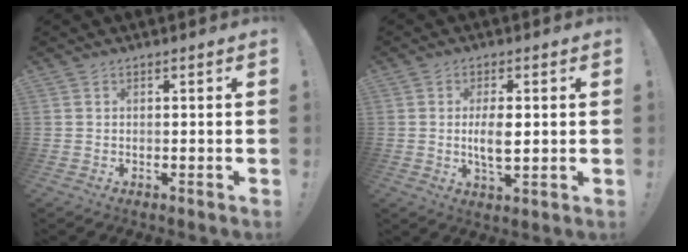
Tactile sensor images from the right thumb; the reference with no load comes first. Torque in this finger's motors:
{"motor_torque": [-0.09, 0.44, 0.60, -0.30, 0.05]}